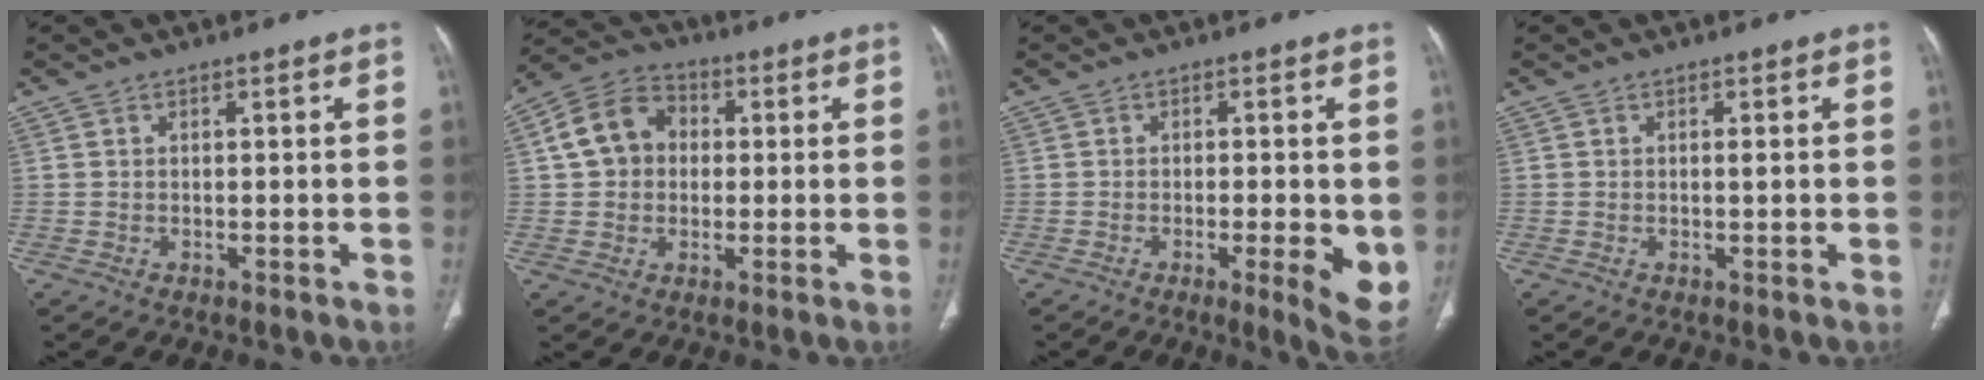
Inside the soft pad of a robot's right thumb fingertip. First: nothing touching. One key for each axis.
{"total": 9.8, "fx": 1.1, "fy": 8.2, "fz": 5.3, "tx": -0.082, "ty": 0.022, "tz": 0.008}
{"total": 7.6, "fx": -1.5, "fy": 1.8, "fz": 7.3, "tx": -0.097, "ty": -0.016, "tz": -0.021}
{"total": 0.9, "fx": 0.1, "fy": 0.1, "fz": 0.9, "tx": -0.019, "ty": -0.001, "tz": 0.002}